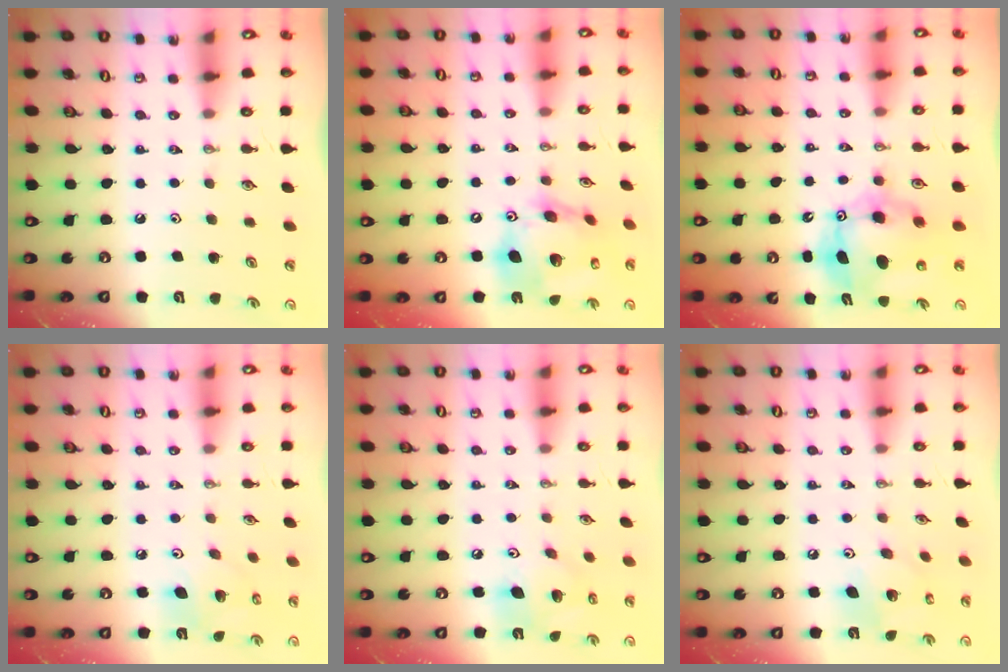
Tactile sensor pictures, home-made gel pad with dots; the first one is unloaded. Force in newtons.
{"total": 19.7, "press": 19.6, "slide": 2.3}
{"total": 11.2, "press": 10.9, "slide": 2.7}
{"total": 9.0, "press": 8.8, "slide": 1.8}
{"total": 12.4, "press": 12.2, "slide": 2.2}
{"total": 9.2, "press": 9.2, "slide": 0.7}